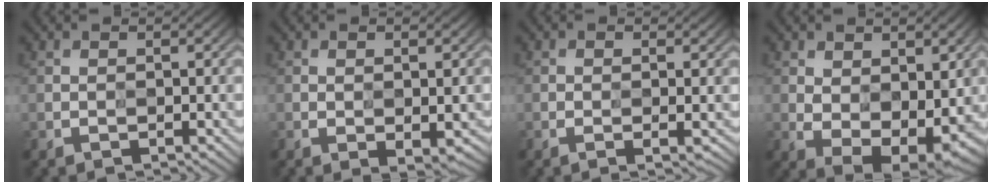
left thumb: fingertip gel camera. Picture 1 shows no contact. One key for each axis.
{"total": 2.0, "fx": -0.5, "fy": 0.8, "fz": 1.8, "tx": -0.029, "ty": -0.007, "tz": -0.002}
{"total": 1.7, "fx": -0.2, "fy": 0.2, "fz": 1.6, "tx": -0.030, "ty": -0.004, "tz": -0.003}
{"total": 7.8, "fx": 0.5, "fy": 4.9, "fz": 6.0, "tx": -0.113, "ty": -0.019, "tz": 0.021}